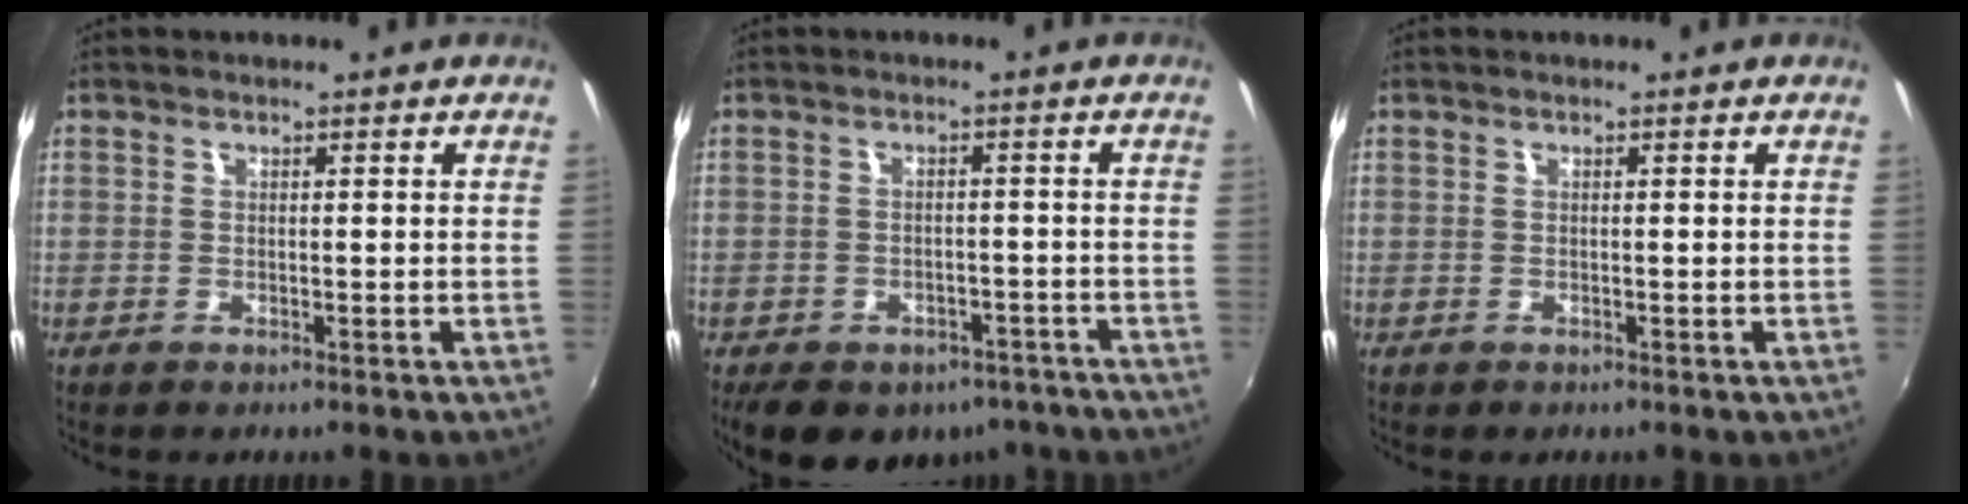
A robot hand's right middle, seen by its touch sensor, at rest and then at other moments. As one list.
[{"total": 14.1, "force": [-10.0, 7.9, 6.0], "torque": [-0.128, -0.002, -0.123]}, {"total": 0.0}]